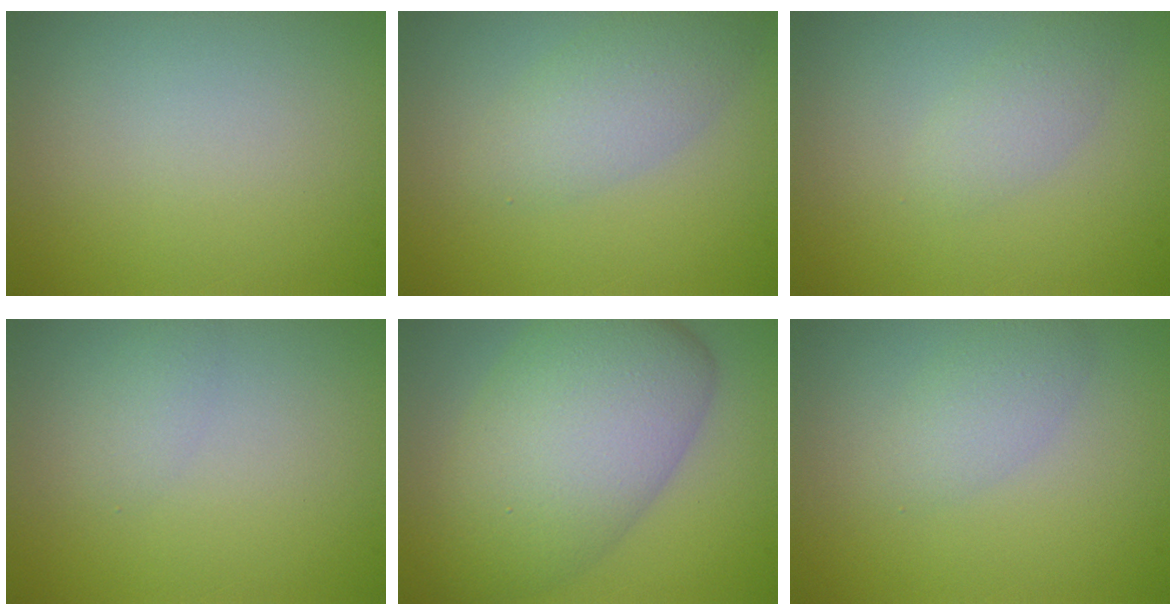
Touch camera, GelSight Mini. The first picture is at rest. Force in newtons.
{"total": 3.4, "press": 3.4, "slide": 0.1}
{"total": 1.7, "press": 1.7, "slide": 0.0}
{"total": 1.0, "press": 1.0, "slide": 0.1}
{"total": 9.8, "press": 9.8, "slide": 0.2}
{"total": 2.1, "press": 2.1, "slide": 0.1}